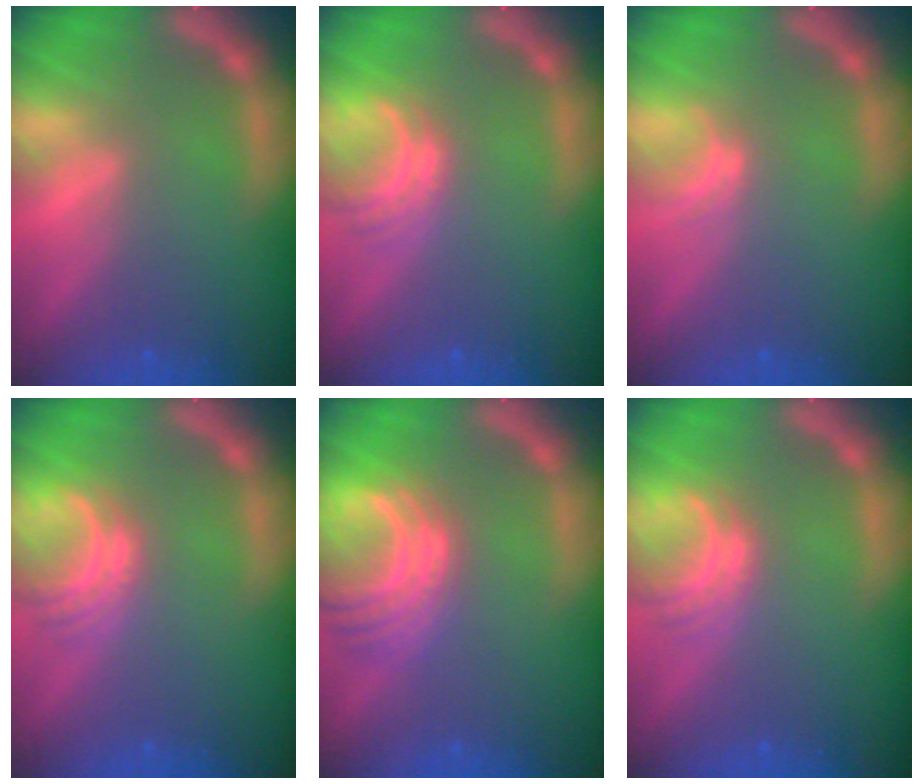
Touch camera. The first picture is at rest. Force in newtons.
{"total": 3.0}
{"total": 1.0}
{"total": 3.4}
{"total": 7.0}
{"total": 3.0}